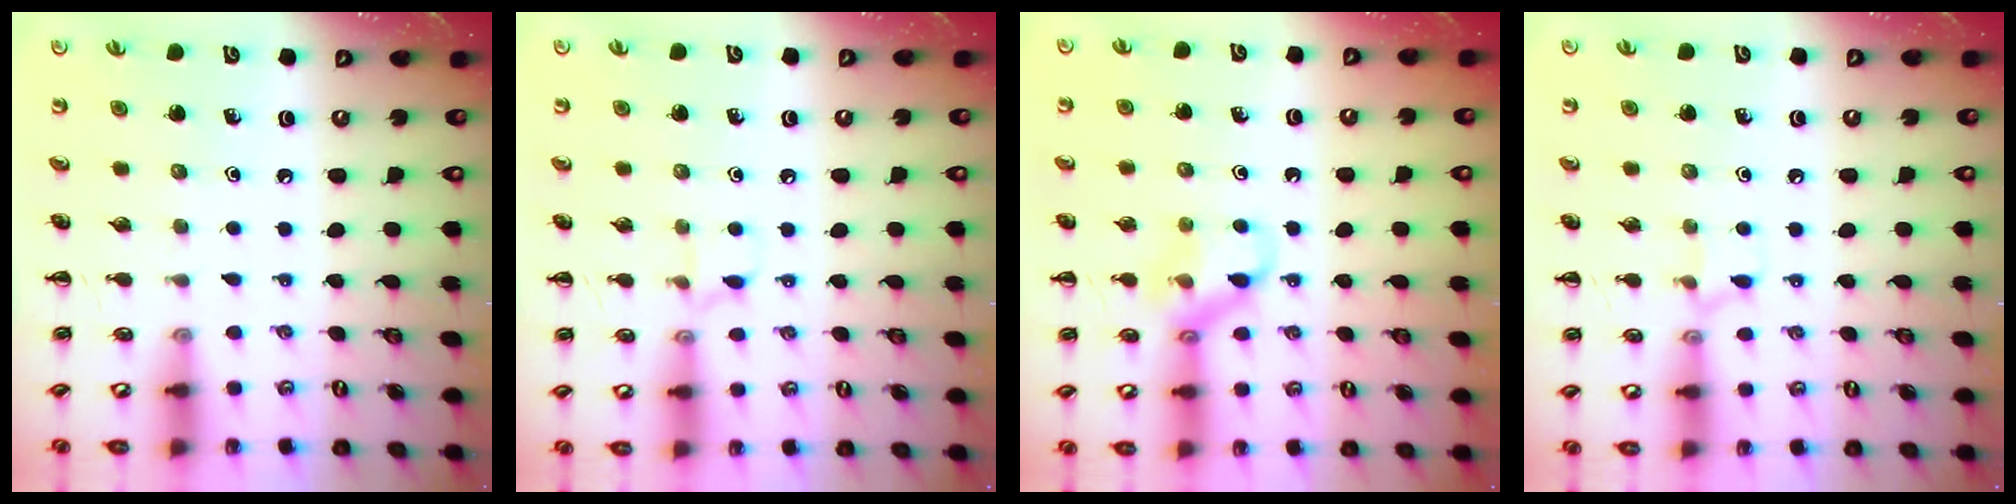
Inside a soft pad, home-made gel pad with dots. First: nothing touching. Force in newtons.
{"total": 4.6, "press": 4.4, "slide": 1.4}
{"total": 11.0, "press": 10.9, "slide": 1.3}
{"total": 5.8, "press": 5.6, "slide": 1.7}